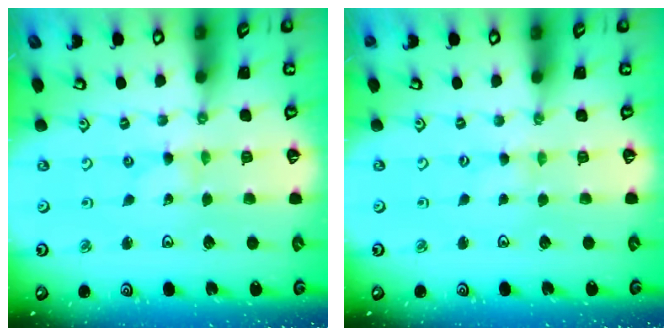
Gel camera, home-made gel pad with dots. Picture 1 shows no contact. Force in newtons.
{"total": 0.0}